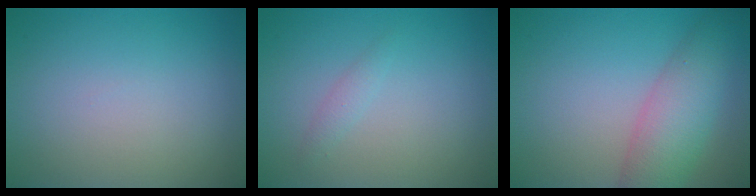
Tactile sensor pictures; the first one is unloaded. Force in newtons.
{"total": 0.9, "press": 0.9, "slide": 0.1}
{"total": 5.5, "press": 5.5, "slide": 0.3}